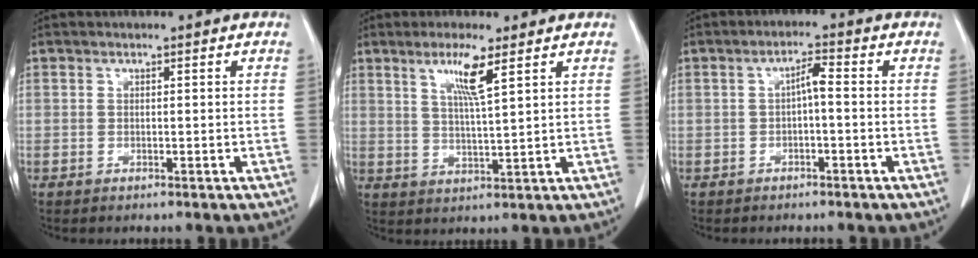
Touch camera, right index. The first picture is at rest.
{"total": 5.9, "force": [3.2, -0.3, 5.0], "torque": [-0.095, -0.006, 0.059]}
{"total": 2.6, "force": [-0.3, 0.5, 2.6], "torque": [-0.045, 0.010, -0.005]}